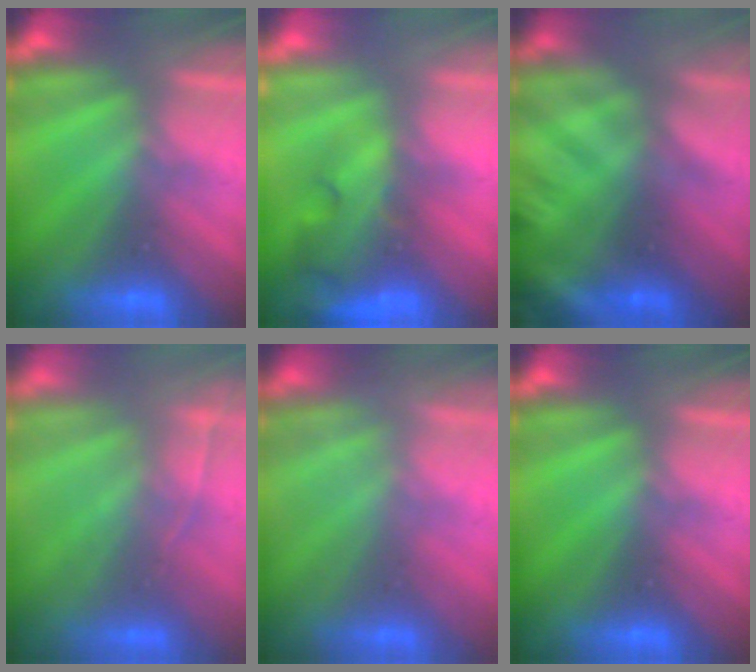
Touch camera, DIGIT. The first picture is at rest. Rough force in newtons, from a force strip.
{"total": 7.4}
{"total": 3.0}
{"total": 1.8}
{"total": 2.7}
{"total": 0.0}